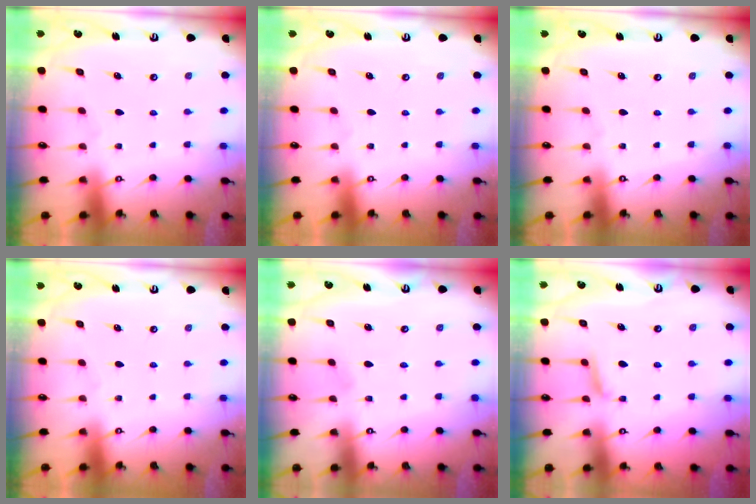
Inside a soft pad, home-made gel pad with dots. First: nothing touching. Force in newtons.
{"total": 0.0}
{"total": 0.0}
{"total": 0.0}
{"total": 2.5, "press": 2.5, "slide": 0.4}
{"total": 5.2, "press": 5.1, "slide": 0.8}